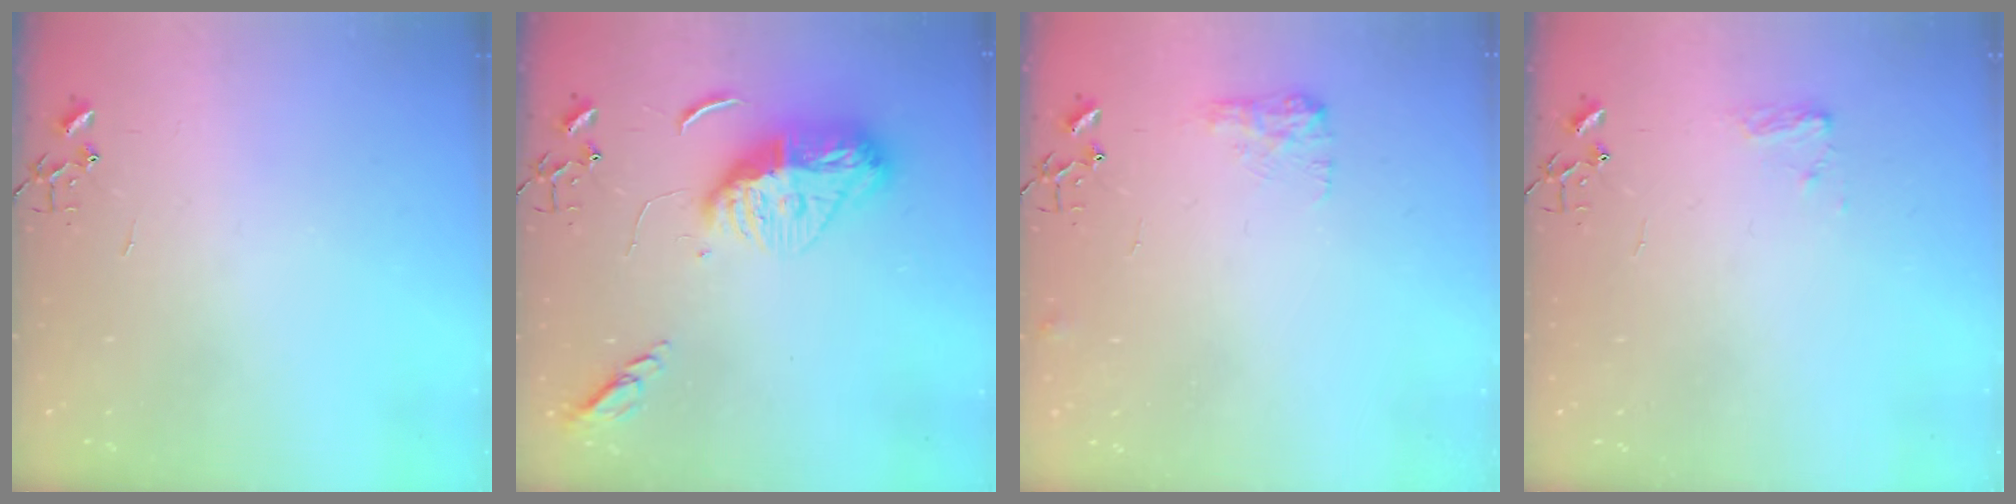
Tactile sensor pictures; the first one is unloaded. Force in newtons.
{"total": 15.6, "press": 15.5, "slide": 1.6}
{"total": 8.3, "press": 8.2, "slide": 0.3}
{"total": 7.2, "press": 7.2, "slide": 0.5}